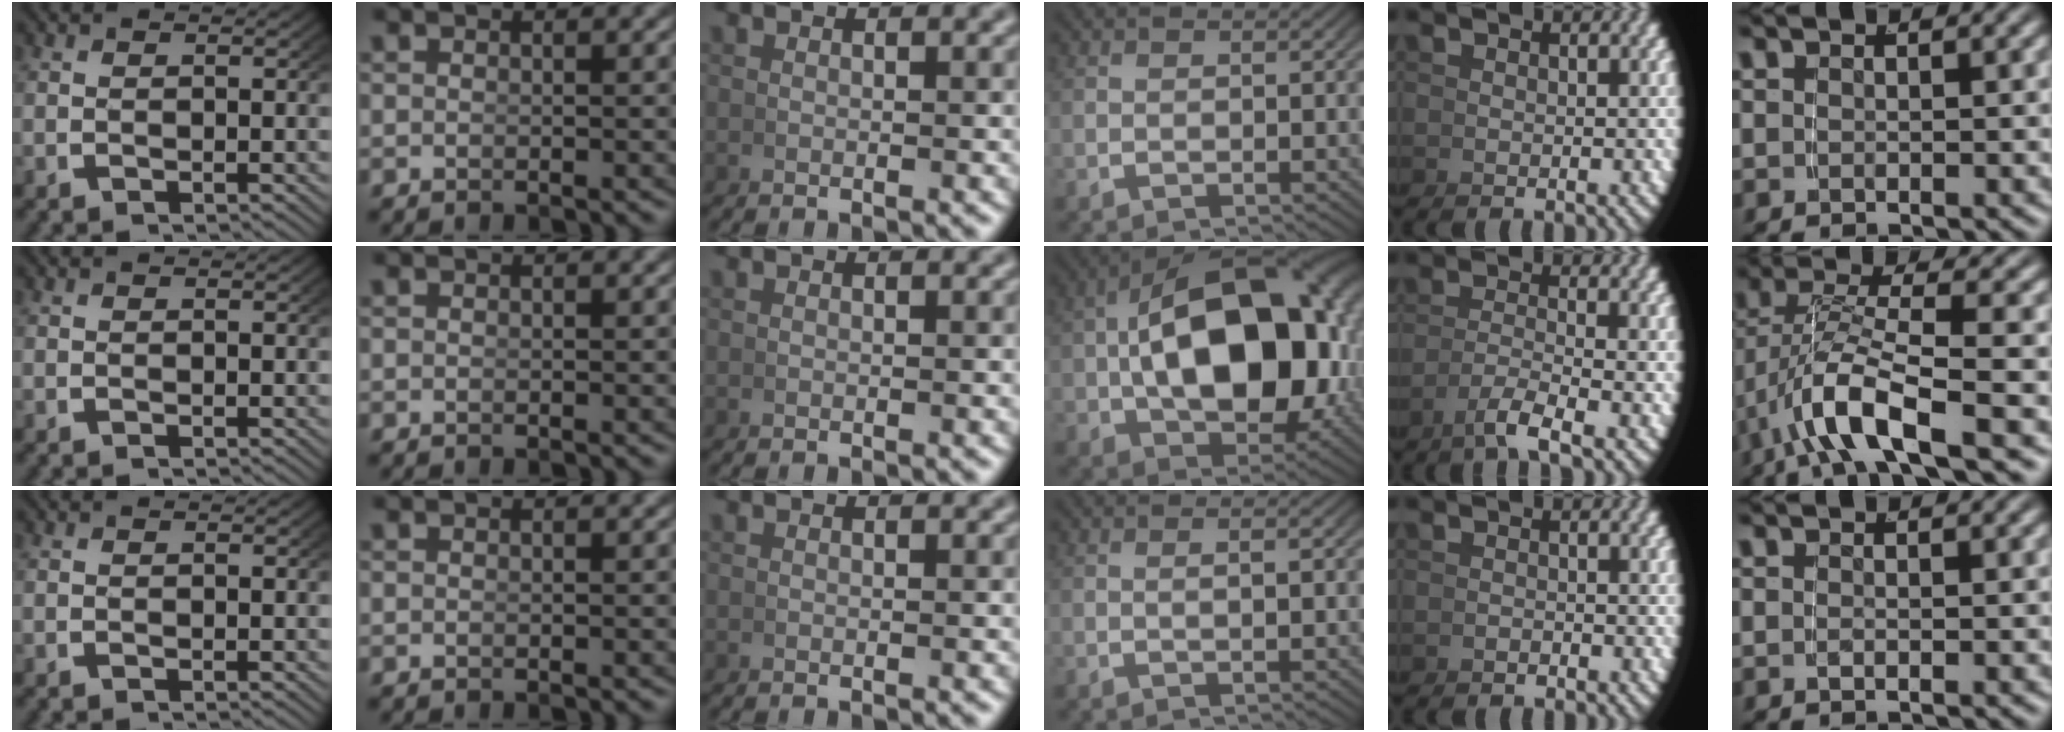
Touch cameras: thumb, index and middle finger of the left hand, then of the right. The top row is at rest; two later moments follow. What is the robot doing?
{"motion": "lift_and_place", "object": "bowl"}